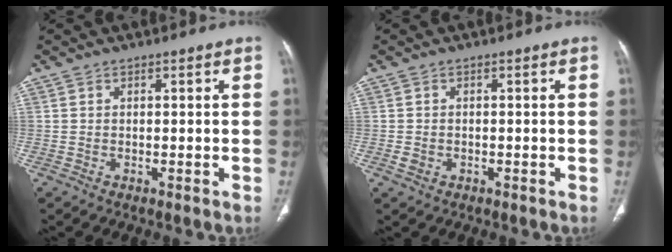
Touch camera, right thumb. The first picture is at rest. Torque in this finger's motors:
{"motor_torque": [-0.13, -0.10, -0.25, -0.03, -0.02]}